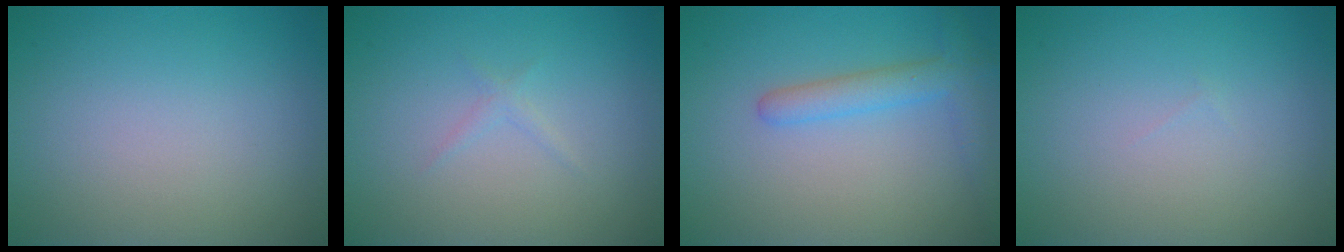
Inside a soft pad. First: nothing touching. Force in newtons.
{"total": 0.7, "press": 0.7, "slide": 0.0}
{"total": 2.9, "press": 2.9, "slide": 0.2}
{"total": 0.0}